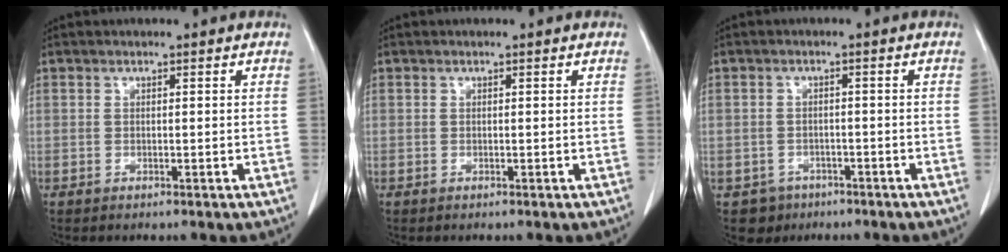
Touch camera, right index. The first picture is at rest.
{"total": 0.0}
{"total": 3.8, "force": [-2.0, 3.2, -0.3], "torque": [0.006, 0.012, -0.029]}